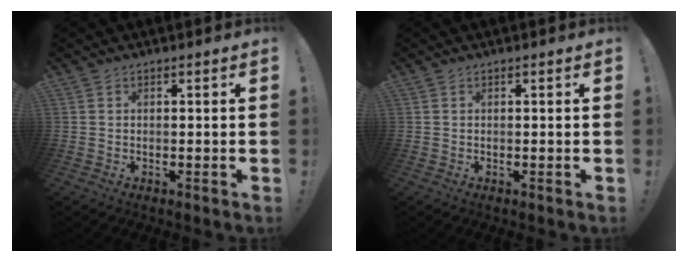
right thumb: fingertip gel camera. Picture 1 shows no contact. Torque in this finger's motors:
{"motor_torque": [-0.09, 0.14, 0.01, -0.16, 0.10]}